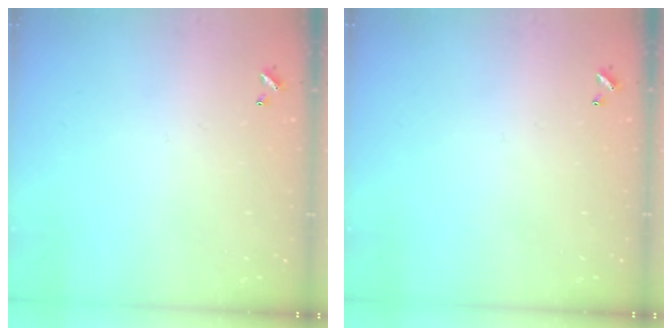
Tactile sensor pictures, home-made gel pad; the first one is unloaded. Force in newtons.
{"total": 0.0}